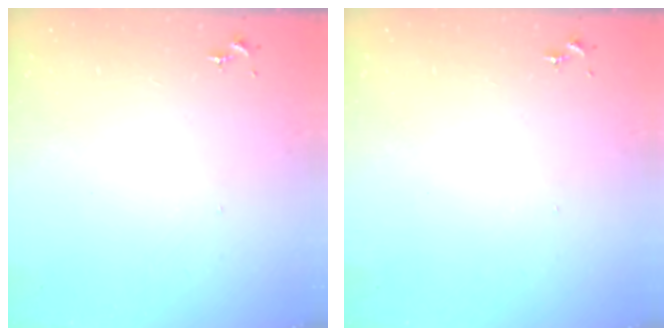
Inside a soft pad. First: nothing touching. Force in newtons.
{"total": 0.0}